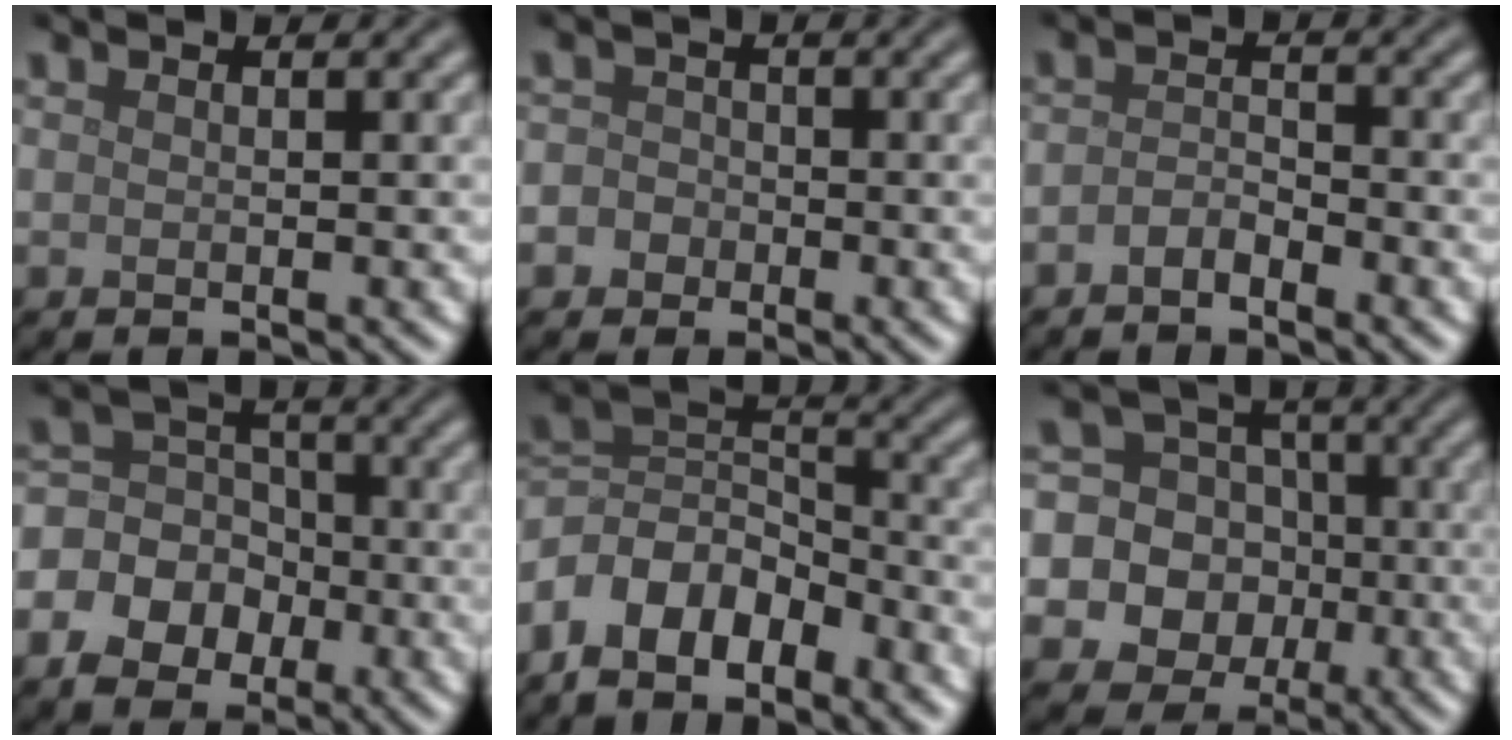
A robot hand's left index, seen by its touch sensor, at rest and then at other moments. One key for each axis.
{"total": 2.8, "fx": -0.9, "fy": 2.6, "fz": 0.7, "tx": 0.016, "ty": 0.012, "tz": -0.036}
{"total": 1.6, "fx": -1.2, "fy": 0.7, "fz": 0.9, "tx": -0.021, "ty": 0.006, "tz": -0.027}
{"total": 6.6, "fx": -2.3, "fy": 5.7, "fz": 2.3, "tx": -0.028, "ty": 0.014, "tz": -0.060}
{"total": 6.5, "fx": -4.4, "fy": 3.3, "fz": 3.5, "tx": -0.057, "ty": 0.007, "tz": -0.094}
{"total": 16.1, "fx": -2.8, "fy": 15.4, "fz": 3.8, "tx": -0.135, "ty": 0.006, "tz": -0.074}